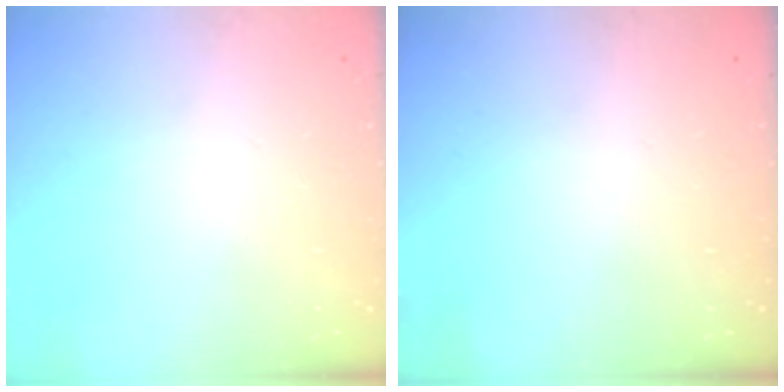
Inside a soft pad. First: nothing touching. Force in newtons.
{"total": 0.0}